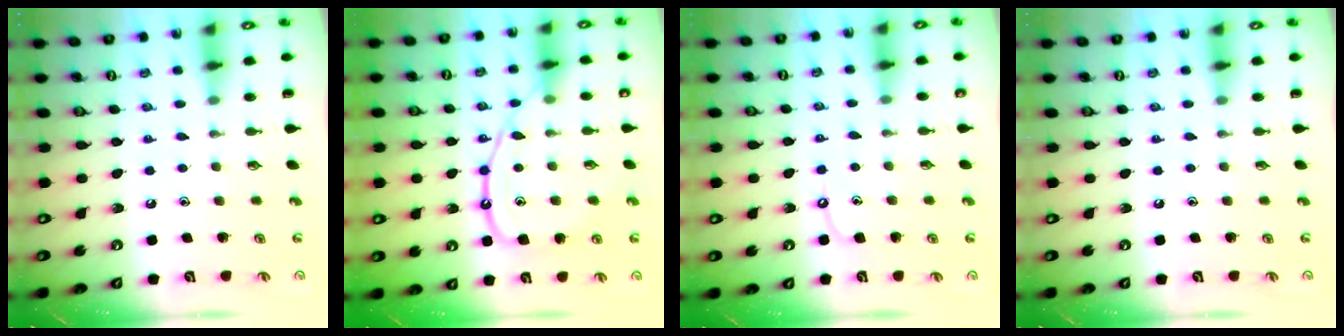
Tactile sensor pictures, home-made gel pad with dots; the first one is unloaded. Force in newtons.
{"total": 12.0, "press": 11.9, "slide": 1.3}
{"total": 6.6, "press": 6.5, "slide": 0.6}
{"total": 0.0}